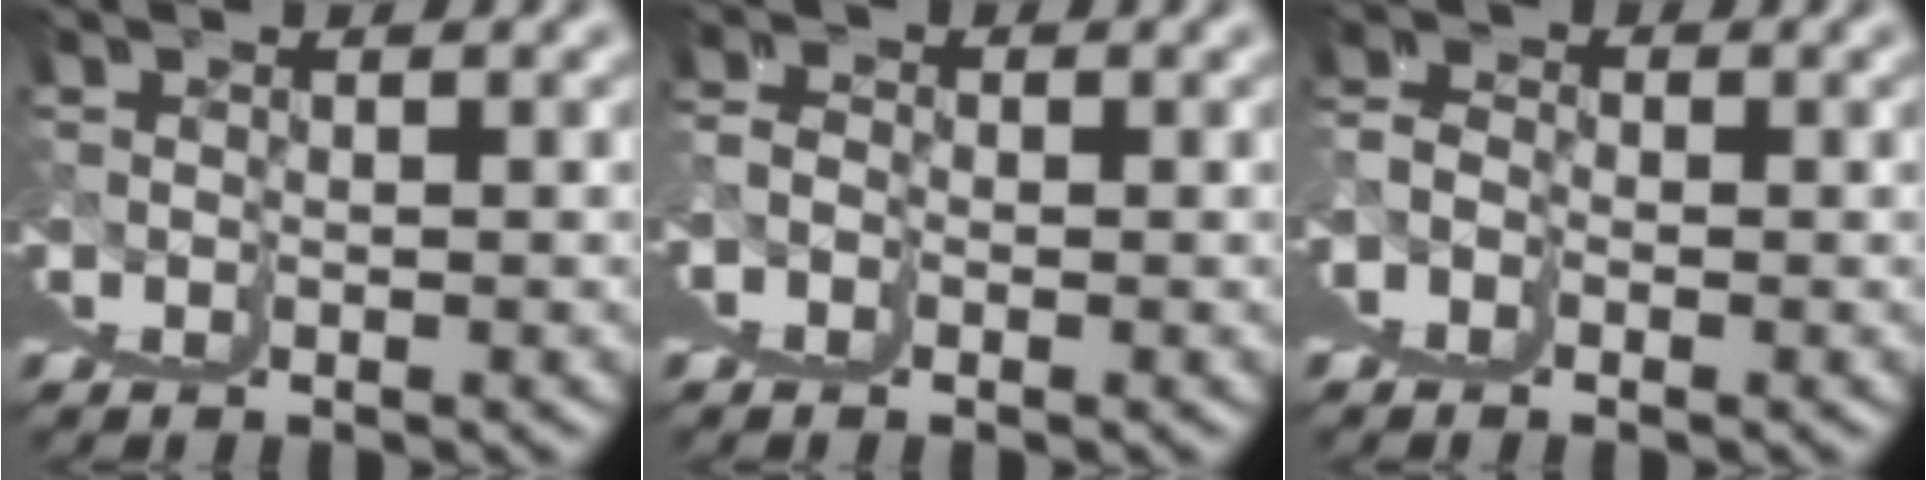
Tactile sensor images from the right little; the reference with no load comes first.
{"total": 1.8, "force": [1.4, 0.9, 0.4], "torque": [-0.007, 0.001, 0.021]}
{"total": 2.6, "force": [1.4, 1.7, 1.3], "torque": [-0.024, -0.002, 0.022]}